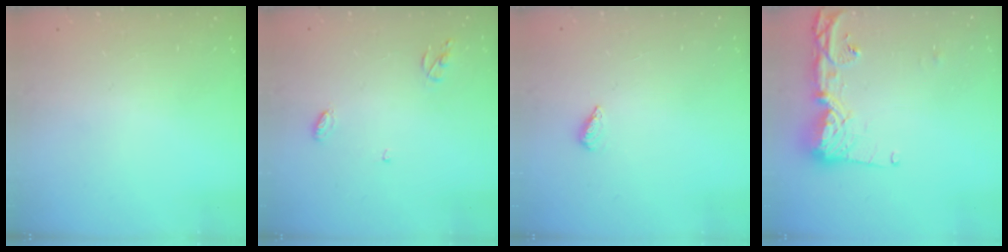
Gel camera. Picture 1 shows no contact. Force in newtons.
{"total": 4.7, "press": 4.7, "slide": 0.1}
{"total": 2.1, "press": 1.9, "slide": 0.8}
{"total": 14.0, "press": 13.9, "slide": 1.3}